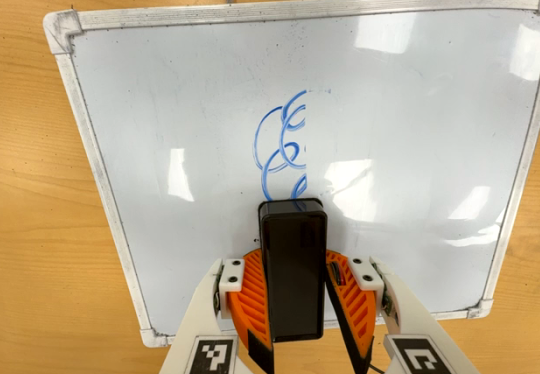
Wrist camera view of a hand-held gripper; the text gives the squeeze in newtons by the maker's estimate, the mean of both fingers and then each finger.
{"total": 7.5, "left": 8.7, "right": 6.3}